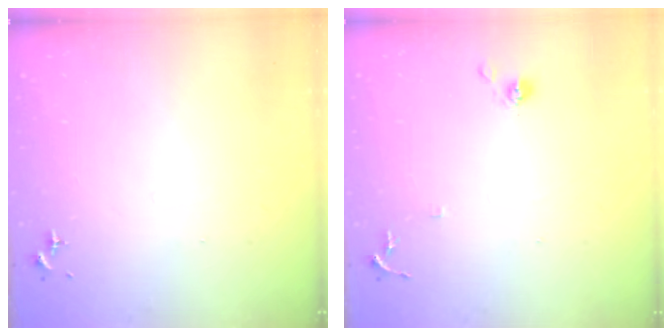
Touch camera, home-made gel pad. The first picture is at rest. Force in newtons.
{"total": 6.4, "press": 6.4, "slide": 0.4}